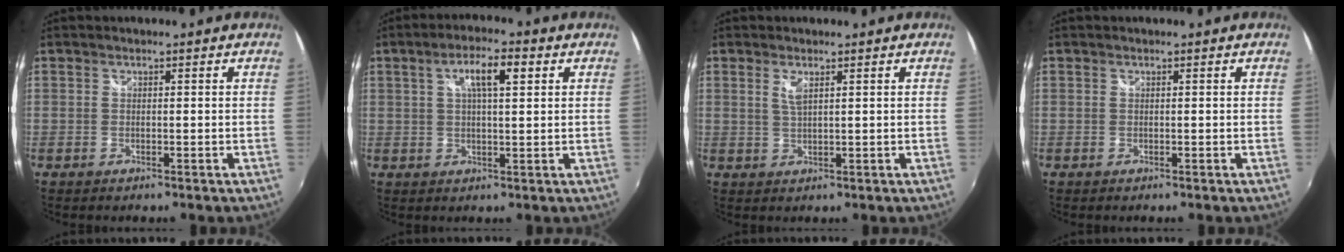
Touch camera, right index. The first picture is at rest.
{"total": 6.6, "force": [2.4, 1.7, 5.9], "torque": [-0.101, 0.011, 0.041]}
{"total": 2.1, "force": [1.1, 0.5, 1.7], "torque": [-0.032, -0.002, 0.019]}
{"total": 0.0}